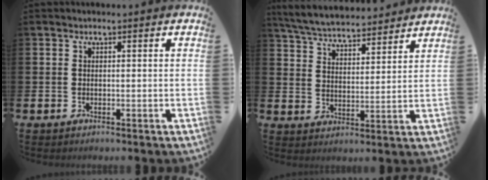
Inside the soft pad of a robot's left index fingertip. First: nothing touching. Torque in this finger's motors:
{"motor_torque": [1.08, -1.06, 0.29, 0.09]}